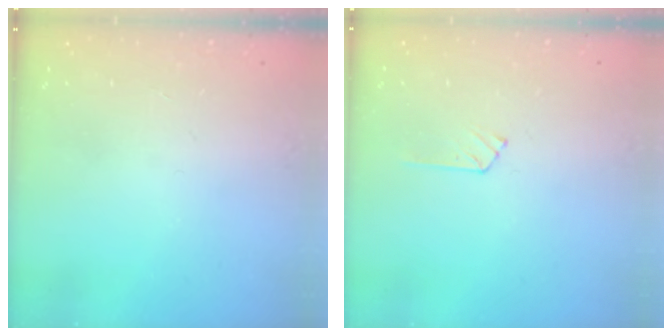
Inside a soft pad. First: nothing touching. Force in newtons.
{"total": 5.1, "press": 5.1, "slide": 0.4}